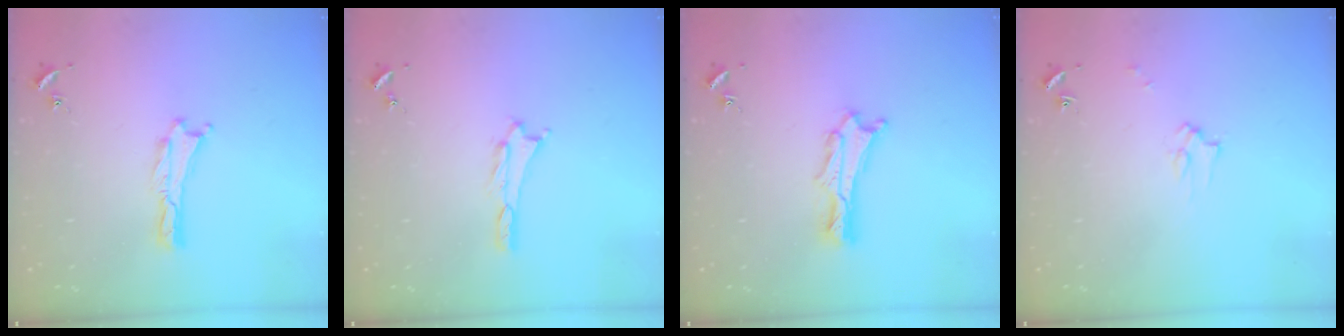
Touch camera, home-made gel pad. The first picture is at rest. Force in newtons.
{"total": 0.7, "press": 0.7, "slide": 0.3}
{"total": 2.0, "press": 2.0, "slide": 0.2}
{"total": 2.2, "press": 2.2, "slide": 0.2}